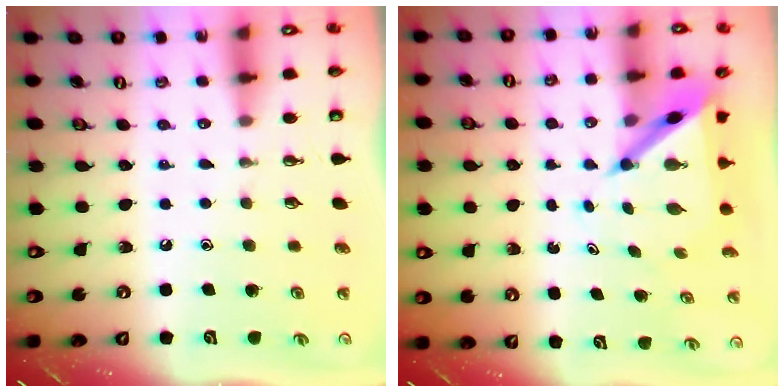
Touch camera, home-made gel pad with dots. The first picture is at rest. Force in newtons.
{"total": 5.6, "press": 5.6, "slide": 0.5}